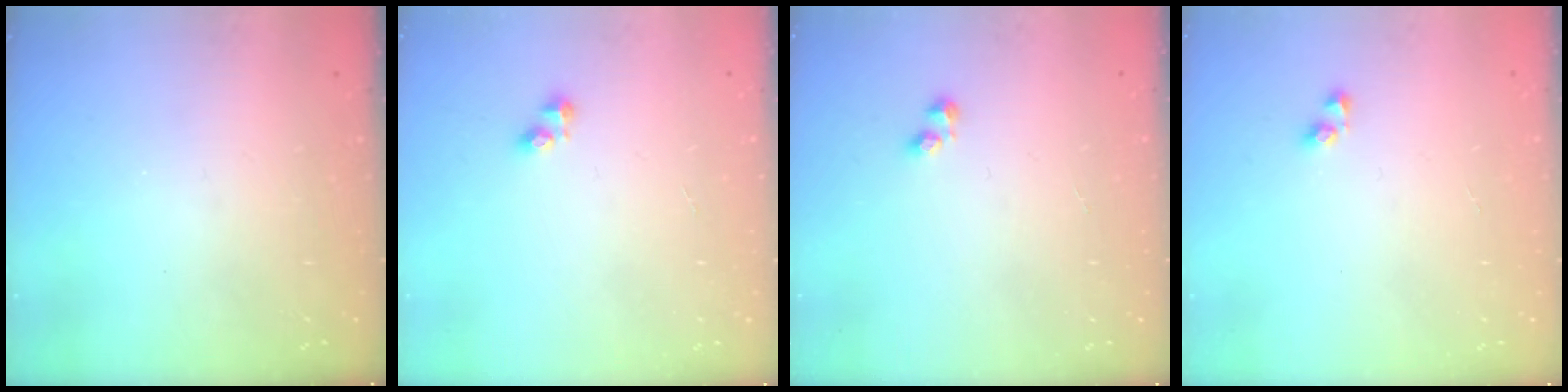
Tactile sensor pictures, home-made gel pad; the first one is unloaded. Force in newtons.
{"total": 2.6, "press": 2.6, "slide": 0.4}
{"total": 1.2, "press": 1.0, "slide": 0.6}
{"total": 2.9, "press": 2.9, "slide": 0.2}